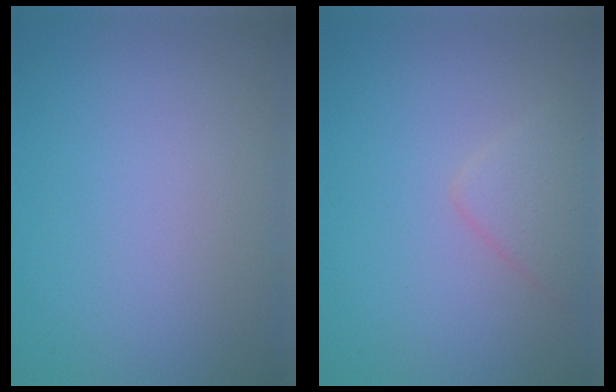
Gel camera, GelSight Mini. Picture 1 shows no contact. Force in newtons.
{"total": 2.1, "press": 2.1, "slide": 0.1}